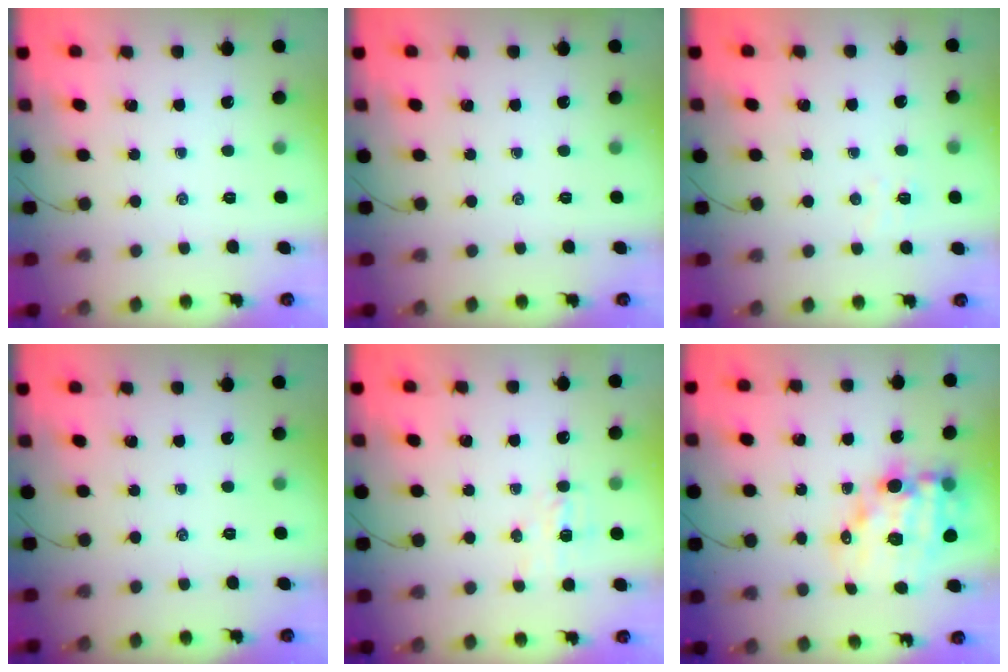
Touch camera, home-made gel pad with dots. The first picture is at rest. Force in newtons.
{"total": 0.0}
{"total": 3.6, "press": 3.5, "slide": 0.8}
{"total": 0.0}
{"total": 4.4, "press": 4.3, "slide": 1.1}
{"total": 13.7, "press": 13.2, "slide": 3.6}